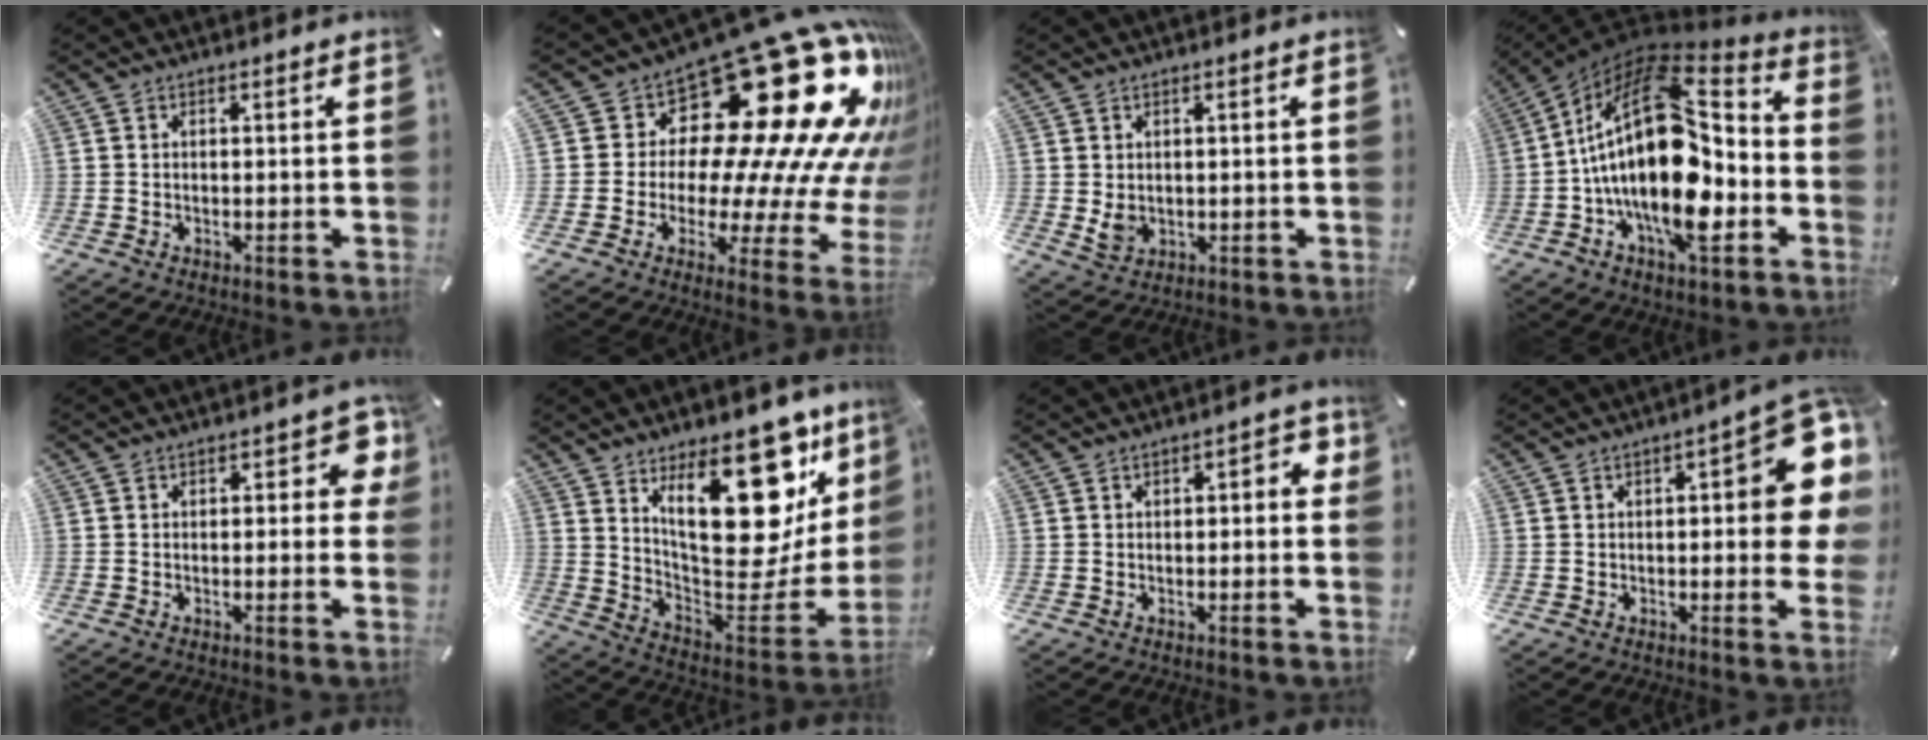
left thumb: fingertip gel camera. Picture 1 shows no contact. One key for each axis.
{"total": 29.7, "fx": 13.9, "fy": 15.6, "fz": 21.1, "tx": -0.291, "ty": -0.151, "tz": 0.266}
{"total": 3.2, "fx": 0.3, "fy": 2.7, "fz": 1.7, "tx": -0.037, "ty": -0.005, "tz": 0.003}
{"total": 28.1, "fx": -1.7, "fy": 15.3, "fz": 23.5, "tx": -0.436, "ty": -0.018, "tz": -0.027}
{"total": 6.0, "fx": 1.2, "fy": 3.1, "fz": 5.0, "tx": -0.050, "ty": -0.005, "tz": 0.011}
{"total": 27.6, "fx": 14.2, "fy": 12.9, "fz": 19.8, "tx": -0.256, "ty": -0.106, "tz": 0.250}
{"total": 3.0, "fx": -0.2, "fy": 1.7, "fz": 2.4, "tx": -0.028, "ty": 0.005, "tz": -0.010}
{"total": 15.3, "fx": 3.3, "fy": 5.6, "fz": 13.8, "tx": -0.159, "ty": -0.026, "tz": 0.053}